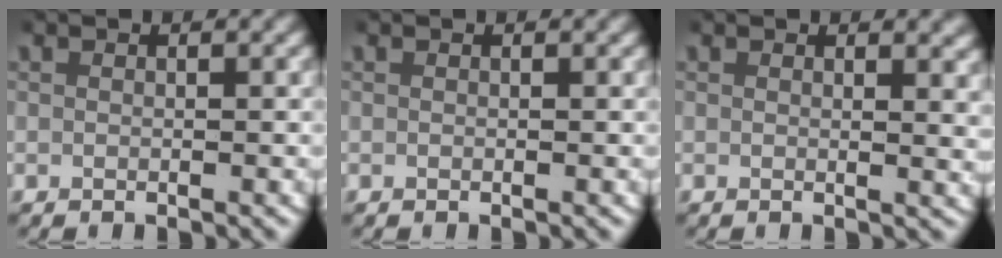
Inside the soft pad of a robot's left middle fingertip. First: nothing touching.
{"total": 0.0}
{"total": 1.5, "force": [1.2, 0.2, 0.9], "torque": [-0.009, -0.006, 0.016]}